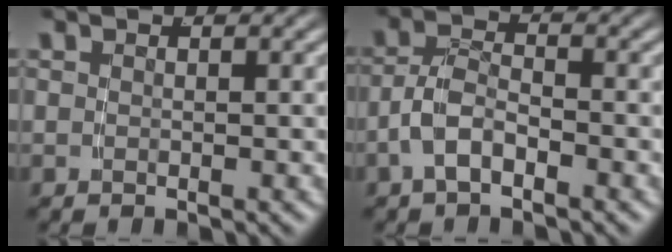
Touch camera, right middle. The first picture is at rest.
{"total": 3.4, "force": [-1.8, 1.8, 2.2], "torque": [-0.048, -0.008, -0.030]}